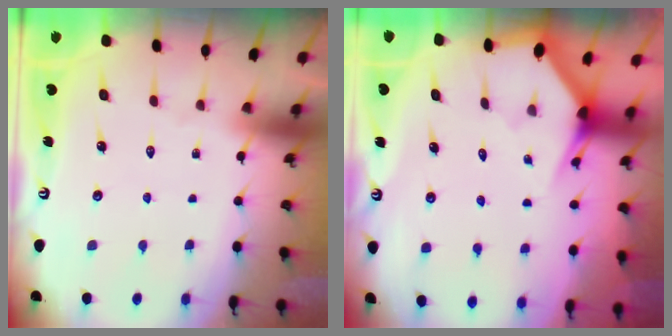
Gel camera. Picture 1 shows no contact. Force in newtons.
{"total": 2.7, "press": 2.7, "slide": 0.2}